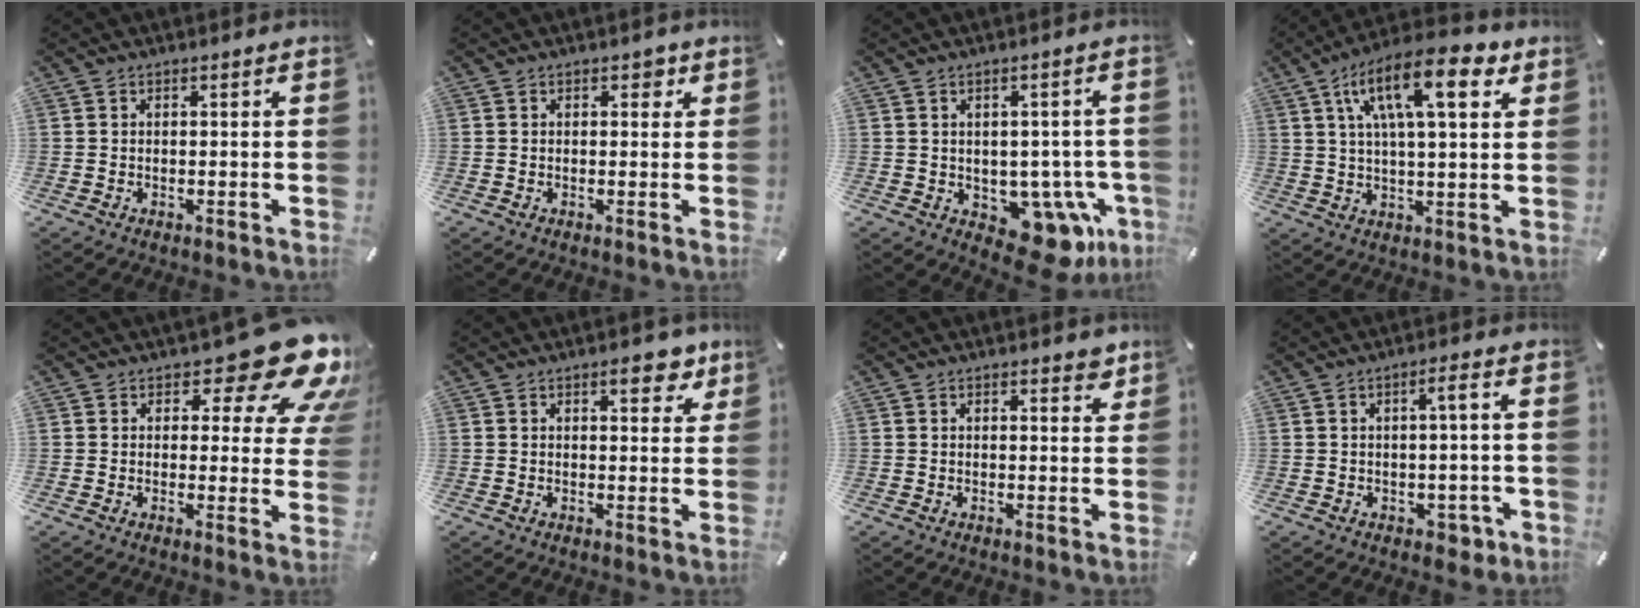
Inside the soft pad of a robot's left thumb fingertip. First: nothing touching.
{"total": 2.0, "force": [0.8, 1.4, 1.2], "torque": [-0.003, -0.002, 0.006]}
{"total": 9.8, "force": [-3.4, 6.9, 6.1], "torque": [-0.043, -0.002, -0.049]}
{"total": 16.8, "force": [7.8, 6.0, 13.6], "torque": [-0.229, -0.011, 0.124]}
{"total": 15.4, "force": [9.3, 6.5, 10.5], "torque": [-0.134, -0.066, 0.153]}
{"total": 6.5, "force": [3.8, 2.9, 4.3], "torque": [-0.047, -0.017, 0.059]}
{"total": 2.3, "force": [1.6, 1.1, 1.2], "torque": [-0.011, -0.004, 0.026]}
{"total": 4.8, "force": [-0.8, 2.3, 4.1], "torque": [-0.065, 0.009, -0.018]}